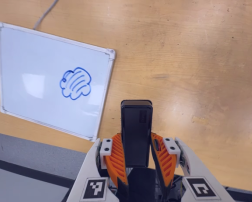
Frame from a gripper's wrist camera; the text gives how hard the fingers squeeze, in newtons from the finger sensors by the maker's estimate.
{"total": 5.7, "left": 4.0, "right": 7.4}